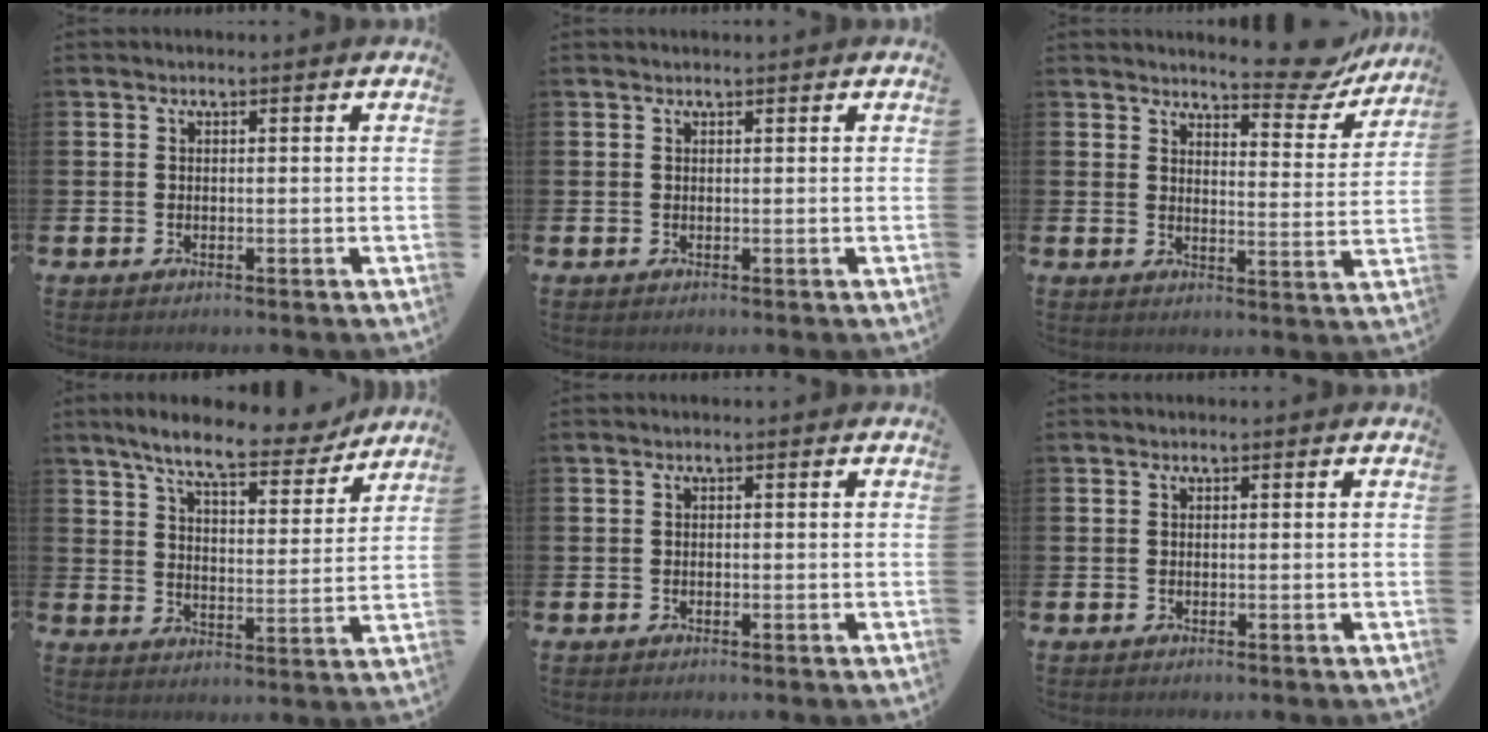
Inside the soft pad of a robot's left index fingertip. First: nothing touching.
{"total": 0.0}
{"total": 6.8, "force": [6.4, 1.5, 2.0], "torque": [-0.029, -0.043, 0.109]}
{"total": 8.6, "force": [7.5, 1.7, 3.9], "torque": [-0.088, -0.038, 0.126]}
{"total": 0.0}
{"total": 0.0}